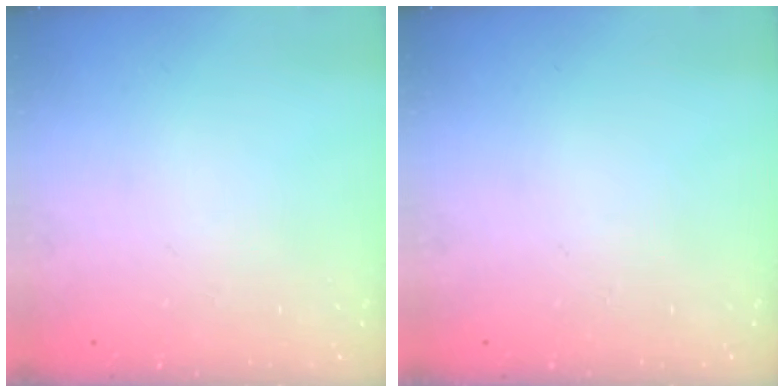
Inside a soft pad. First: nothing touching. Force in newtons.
{"total": 0.0}